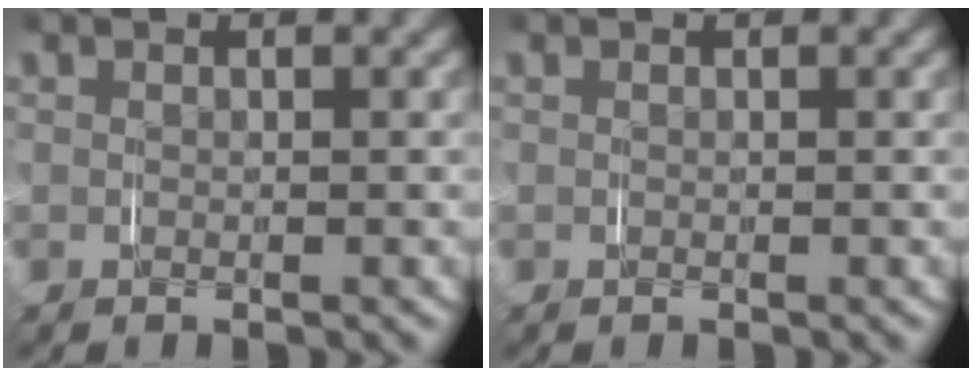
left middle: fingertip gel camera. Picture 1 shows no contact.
{"total": 0.0}